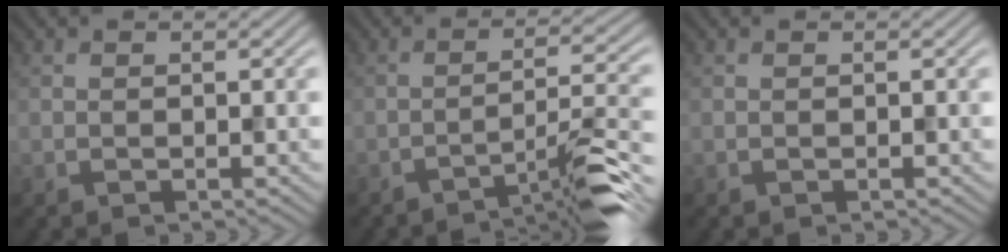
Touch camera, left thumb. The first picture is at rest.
{"total": 6.5, "force": [-4.8, 0.4, 4.4], "torque": [-0.055, 0.024, -0.088]}
{"total": 0.0}